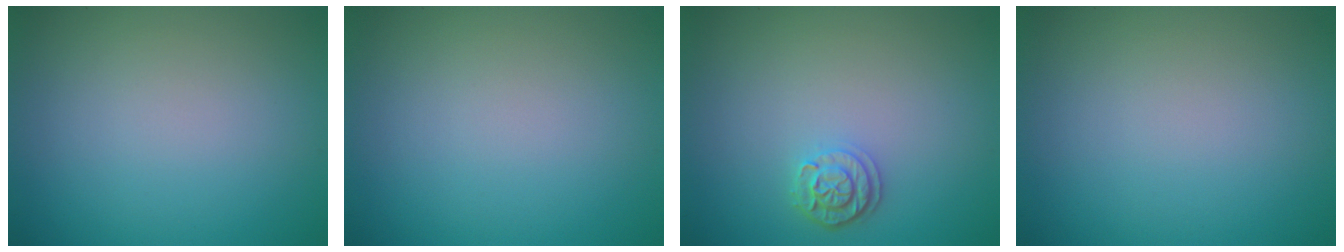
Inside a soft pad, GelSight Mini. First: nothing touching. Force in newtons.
{"total": 0.0}
{"total": 2.1, "press": 1.8, "slide": 0.9}
{"total": 0.0}